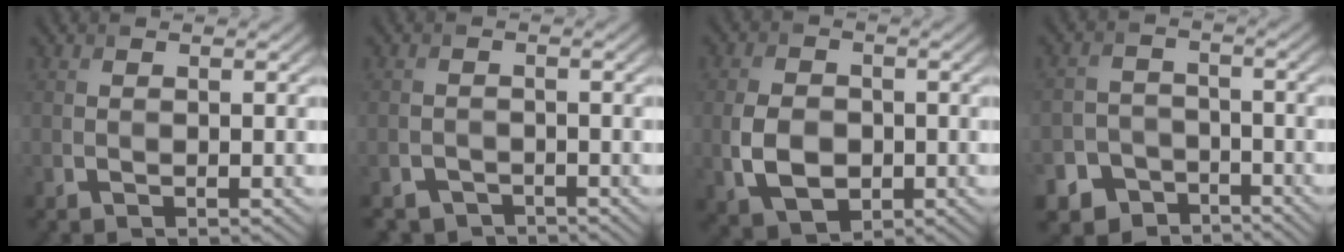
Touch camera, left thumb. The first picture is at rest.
{"total": 2.5, "force": [-2.1, 1.3, 0.3], "torque": [-0.002, -0.006, -0.041]}
{"total": 6.1, "force": [-1.2, 4.5, 4.0], "torque": [-0.090, -0.010, -0.023]}
{"total": 7.1, "force": [-4.9, 5.0, 1.4], "torque": [-0.030, -0.012, -0.088]}